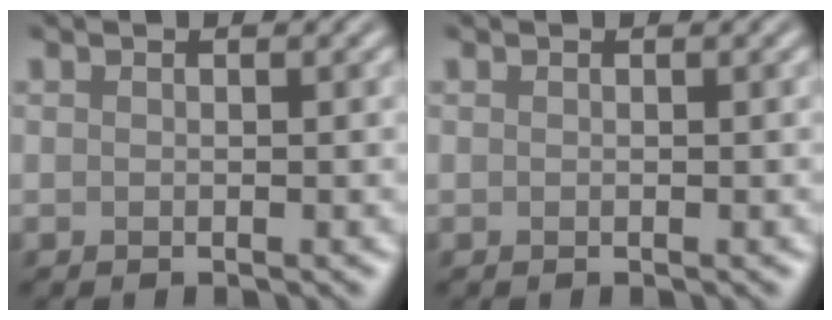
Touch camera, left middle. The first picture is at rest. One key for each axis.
{"total": 0.0}